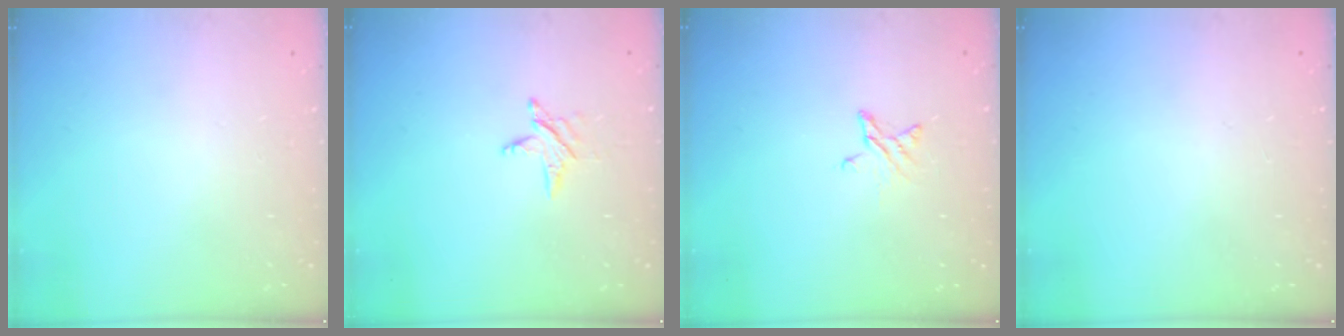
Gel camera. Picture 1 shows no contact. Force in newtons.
{"total": 3.9, "press": 3.9, "slide": 0.5}
{"total": 2.9, "press": 2.9, "slide": 0.3}
{"total": 0.0}